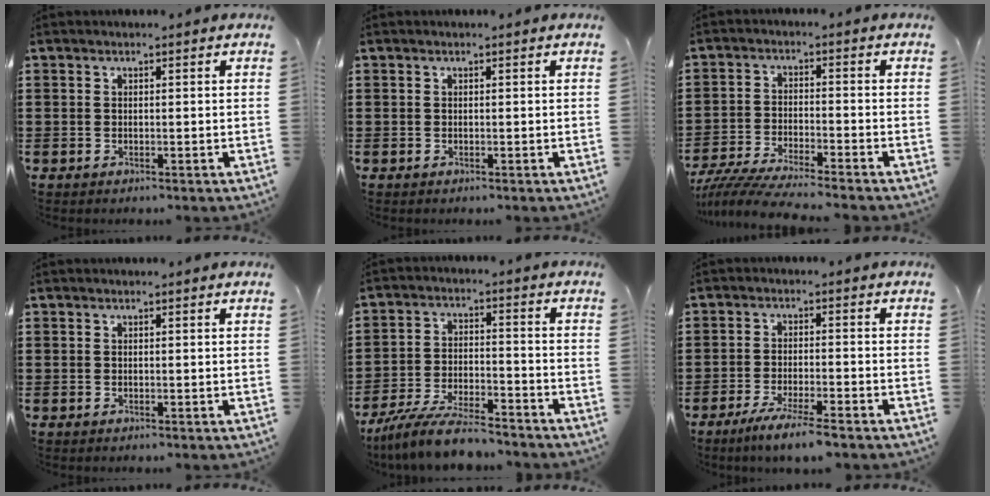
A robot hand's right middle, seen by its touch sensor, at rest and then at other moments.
{"total": 0.0}
{"total": 5.8, "force": [-5.5, -0.1, 1.7], "torque": [-0.046, -0.015, -0.112]}
{"total": 0.0}
{"total": 8.2, "force": [-7.4, 1.1, 3.4], "torque": [-0.071, 0.007, -0.141]}
{"total": 4.5, "force": [-3.7, -0.2, 2.6], "torque": [-0.048, -0.012, -0.067]}